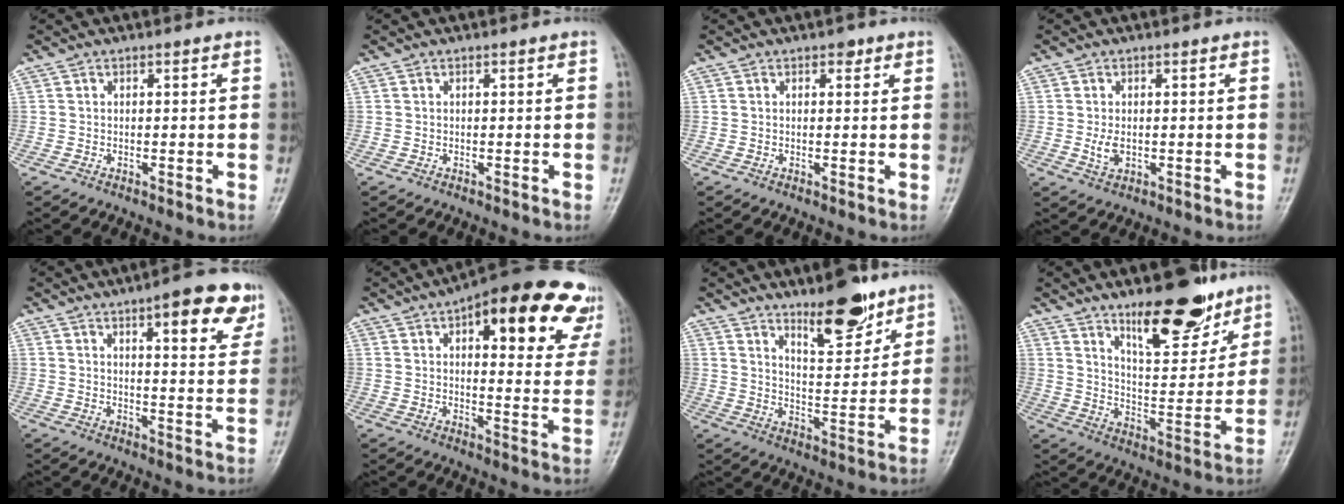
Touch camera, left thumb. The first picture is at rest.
{"total": 0.0}
{"total": 1.4, "force": [0.8, 0.8, 0.8], "torque": [-0.002, -0.002, 0.008]}
{"total": 2.6, "force": [-0.1, 1.7, 2.0], "torque": [-0.040, -0.006, 0.001]}
{"total": 12.0, "force": [6.8, 3.5, 9.2], "torque": [-0.087, -0.029, 0.084]}
{"total": 23.3, "force": [12.9, 8.9, 17.3], "torque": [-0.186, -0.018, 0.152]}
{"total": 11.6, "force": [8.4, 3.8, 7.1], "torque": [-0.083, -0.067, 0.140]}
{"total": 15.9, "force": [11.0, 5.8, 10.0], "torque": [-0.107, -0.079, 0.180]}